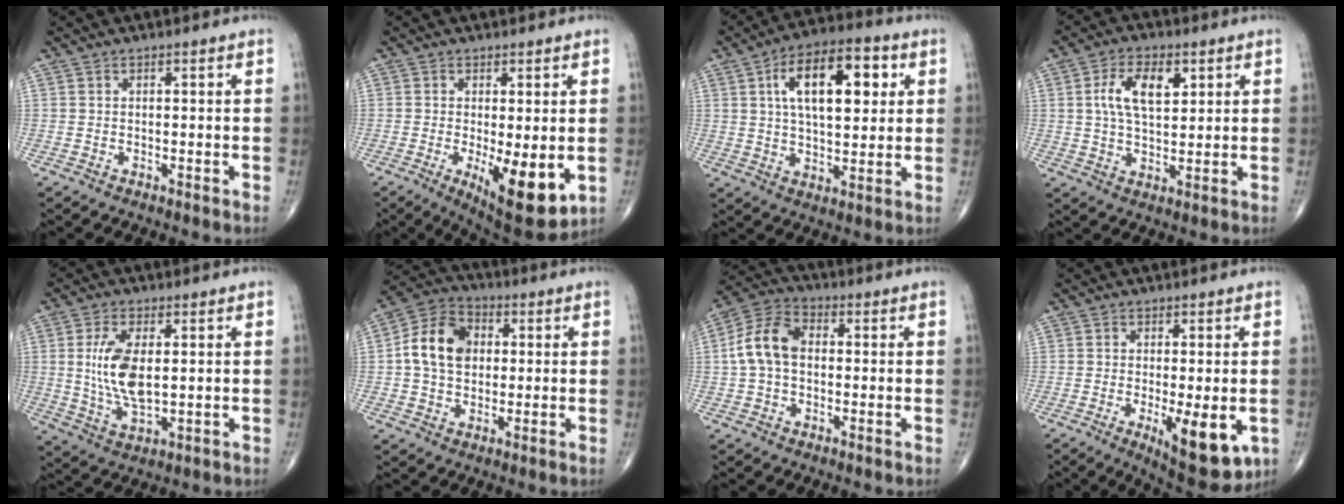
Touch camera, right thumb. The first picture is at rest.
{"total": 11.3, "force": [-2.4, 3.8, 10.4], "torque": [-0.147, -0.026, -0.025]}
{"total": 16.2, "force": [4.7, 7.7, 13.5], "torque": [-0.190, 0.005, 0.073]}
{"total": 9.0, "force": [2.7, 4.7, 7.2], "torque": [-0.122, -0.003, 0.048]}
{"total": 10.1, "force": [1.1, 4.6, 8.9], "torque": [-0.177, -0.013, 0.028]}
{"total": 11.3, "force": [1.1, 8.4, 7.4], "torque": [-0.118, 0.020, 0.011]}
{"total": 9.7, "force": [0.3, 6.5, 7.1], "torque": [-0.141, 0.030, -0.003]}
{"total": 10.9, "force": [-3.1, 3.7, 9.8], "torque": [-0.130, -0.021, -0.036]}